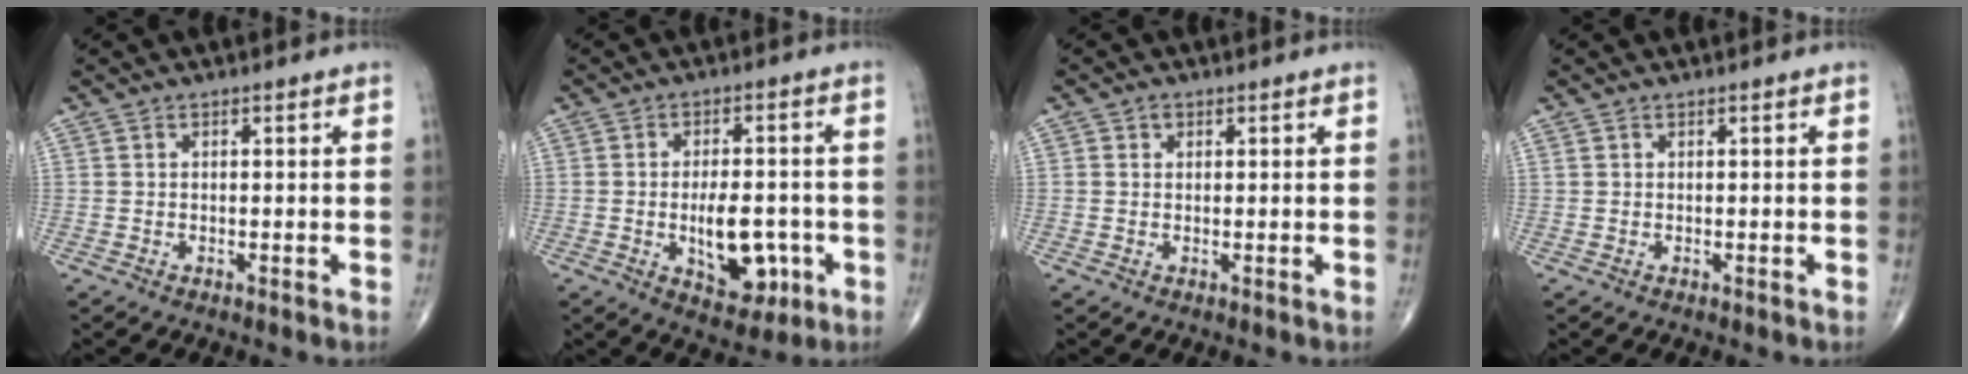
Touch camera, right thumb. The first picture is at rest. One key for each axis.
{"total": 10.4, "fx": -2.5, "fy": 5.6, "fz": 8.5, "tx": -0.099, "ty": 0.009, "tz": -0.025}
{"total": 1.2, "fx": 0.4, "fy": 1.0, "fz": 0.4, "tx": 0.001, "ty": 0.000, "tz": 0.004}
{"total": 0.0}